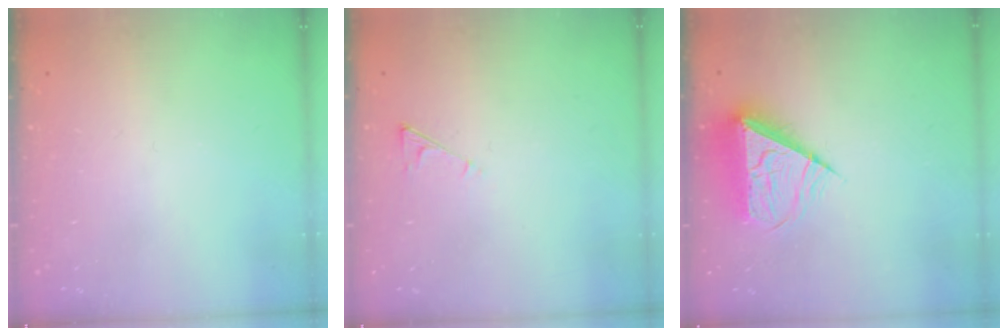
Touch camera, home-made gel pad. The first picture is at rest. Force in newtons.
{"total": 3.1, "press": 3.1, "slide": 0.4}
{"total": 8.8, "press": 8.7, "slide": 0.4}